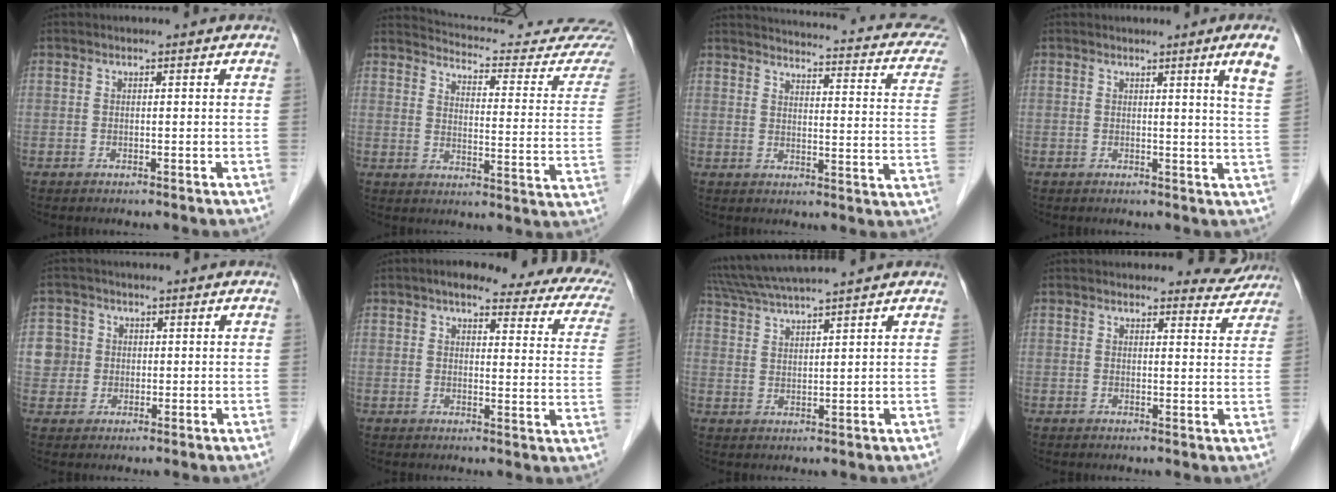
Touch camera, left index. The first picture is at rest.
{"total": 21.2, "force": [20.6, 1.4, 4.8], "torque": [-0.070, -0.114, 0.230]}
{"total": 18.7, "force": [15.9, 4.1, 9.0], "torque": [-0.106, -0.026, 0.155]}
{"total": 5.2, "force": [3.0, -1.3, 4.0], "torque": [-0.051, -0.021, 0.027]}
{"total": 3.6, "force": [0.3, 3.6, 0.2], "torque": [0.001, 0.012, 0.007]}
{"total": 18.1, "force": [13.5, 4.9, 11.0], "torque": [-0.120, 0.022, 0.136]}
{"total": 9.8, "force": [8.7, -1.2, 4.4], "torque": [-0.082, 0.027, 0.146]}
{"total": 4.0, "force": [3.9, 0.9, -0.2], "torque": [0.010, -0.017, 0.031]}